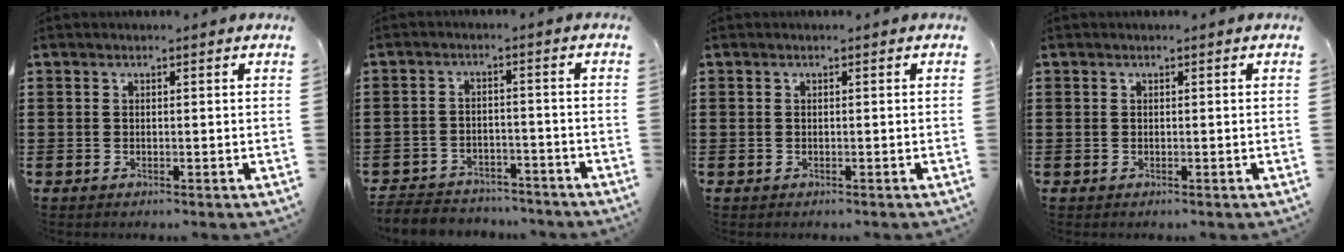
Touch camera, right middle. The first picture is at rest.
{"total": 3.8, "force": [-3.7, 0.8, -0.1], "torque": [-0.010, 0.001, -0.082]}
{"total": 0.0}
{"total": 0.0}